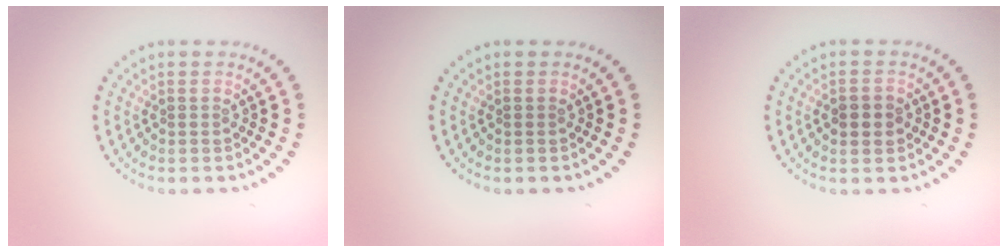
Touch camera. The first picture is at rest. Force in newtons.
{"total": 0.0}
{"total": 2.1, "press": 2.1, "slide": 0.1}